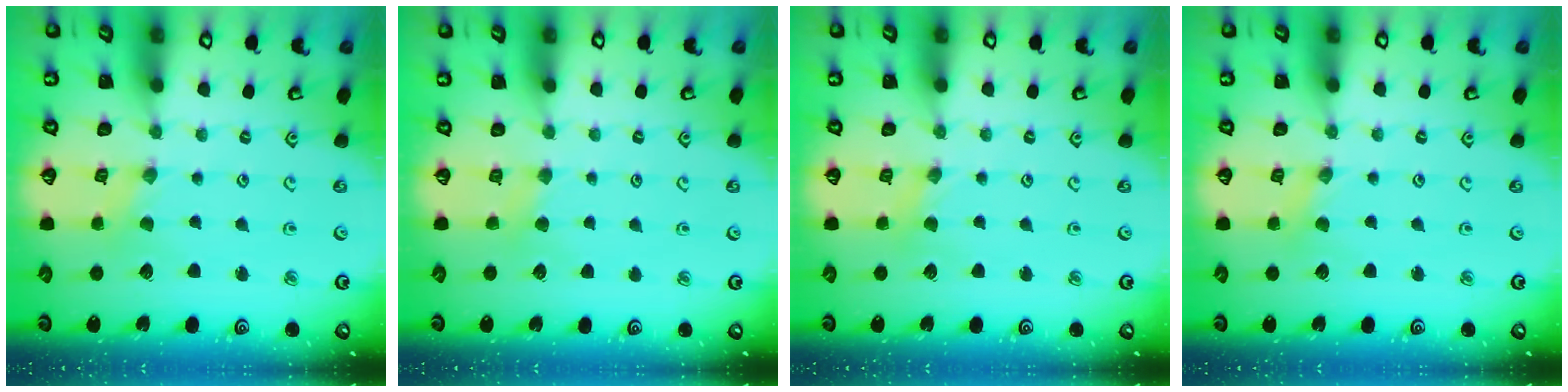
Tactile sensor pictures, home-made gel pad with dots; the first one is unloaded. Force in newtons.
{"total": 3.3, "press": 3.2, "slide": 0.6}
{"total": 1.5, "press": 1.5, "slide": 0.2}
{"total": 1.8, "press": 1.8, "slide": 0.3}